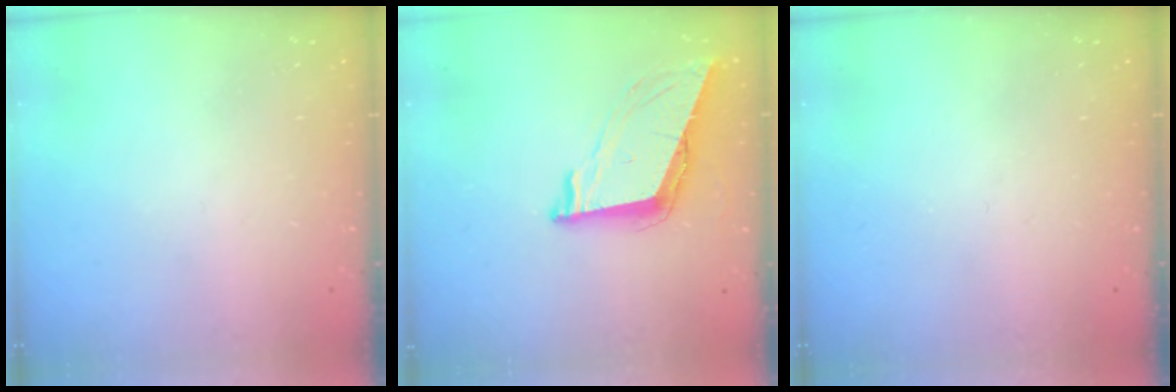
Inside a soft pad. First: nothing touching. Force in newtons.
{"total": 9.0, "press": 8.4, "slide": 3.2}
{"total": 0.0}